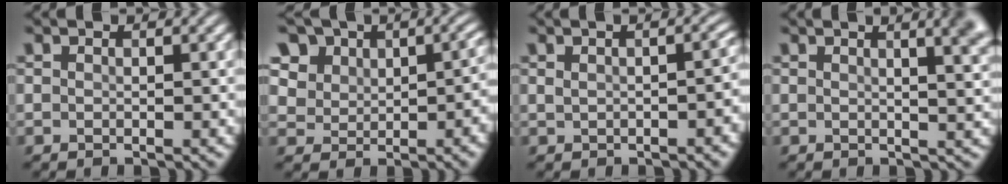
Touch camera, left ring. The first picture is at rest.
{"total": 7.3, "force": [3.4, 5.6, 3.3], "torque": [-0.044, 0.002, 0.063]}
{"total": 3.5, "force": [0.1, 1.7, 3.0], "torque": [-0.030, 0.004, 0.012]}
{"total": 6.5, "force": [2.9, 2.8, 5.1], "torque": [-0.014, 0.029, 0.017]}